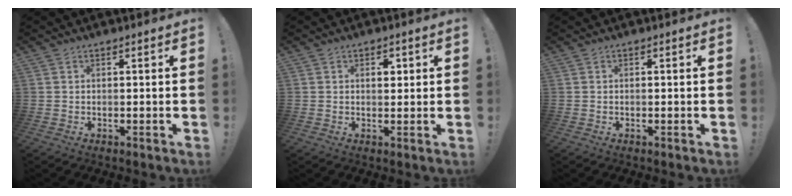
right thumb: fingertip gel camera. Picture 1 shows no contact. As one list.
[{"total": 2.7, "force": [0.7, 1.8, 1.8], "torque": [-0.014, -0.002, 0.004]}, {"total": 0.0}]